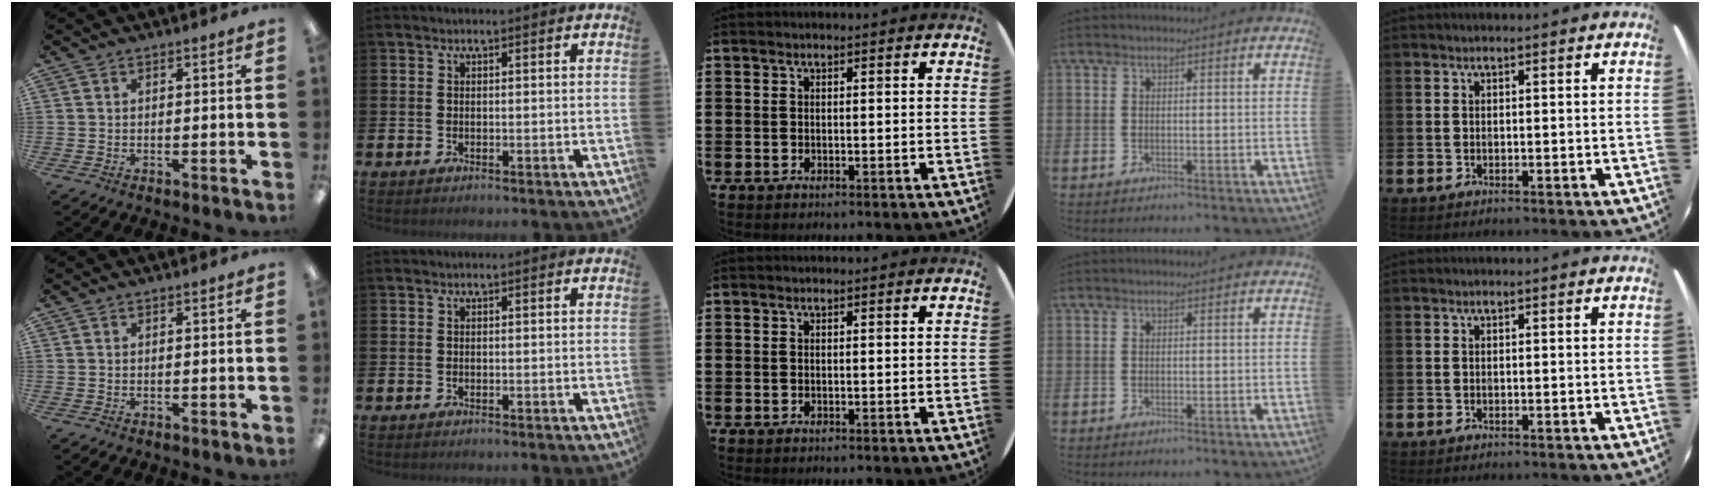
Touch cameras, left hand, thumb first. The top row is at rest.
{}